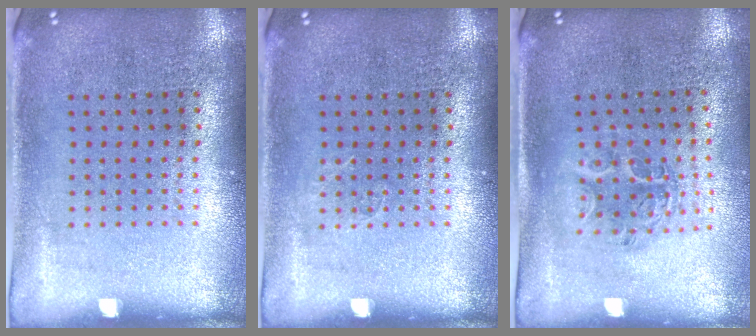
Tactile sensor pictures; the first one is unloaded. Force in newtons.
{"total": 0.6, "press": 0.5, "slide": 0.2}
{"total": 1.1, "press": 1.1, "slide": 0.2}